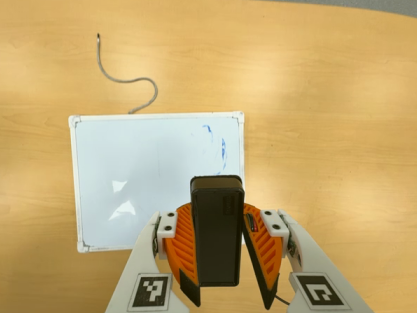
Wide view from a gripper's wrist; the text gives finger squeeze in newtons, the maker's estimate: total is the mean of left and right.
{"total": 8.2, "left": 8.0, "right": 8.4}